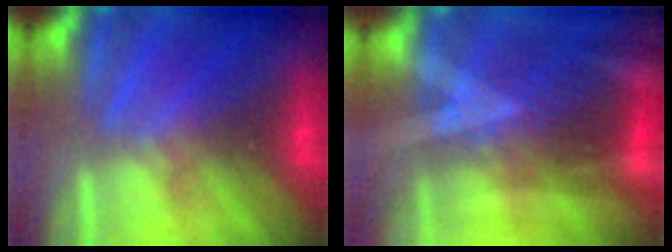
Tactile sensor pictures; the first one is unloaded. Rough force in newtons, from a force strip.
{"total": 2.9}